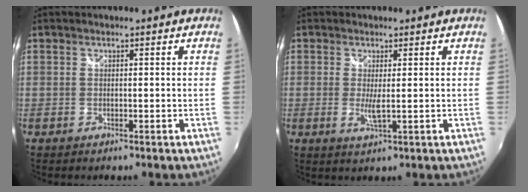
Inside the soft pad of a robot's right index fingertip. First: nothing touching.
{"total": 2.7, "force": [-0.1, 0.3, 2.7], "torque": [-0.053, -0.009, -0.003]}